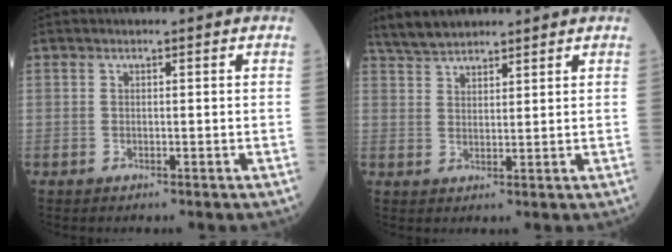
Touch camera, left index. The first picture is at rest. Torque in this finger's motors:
{"motor_torque": [0.11, -0.03, 0.09, 0.03]}